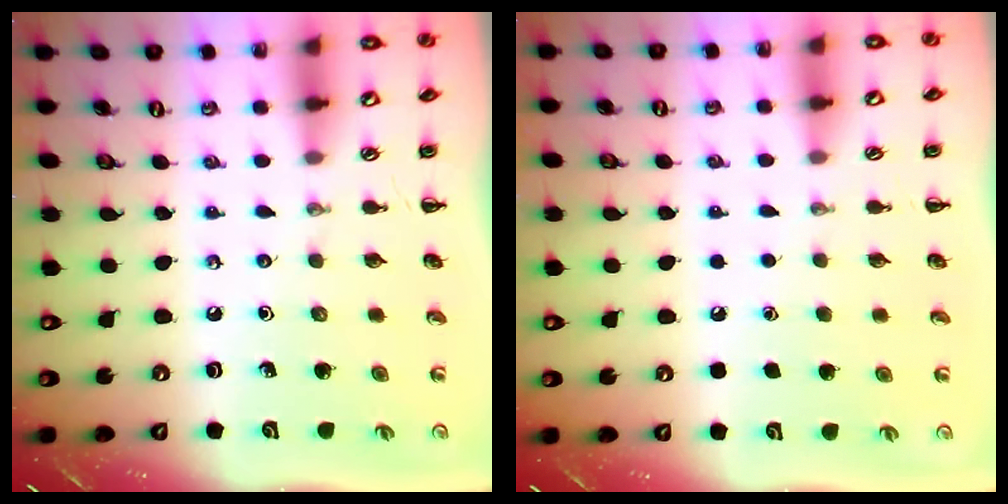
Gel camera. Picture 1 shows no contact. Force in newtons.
{"total": 1.9, "press": 1.9, "slide": 0.2}